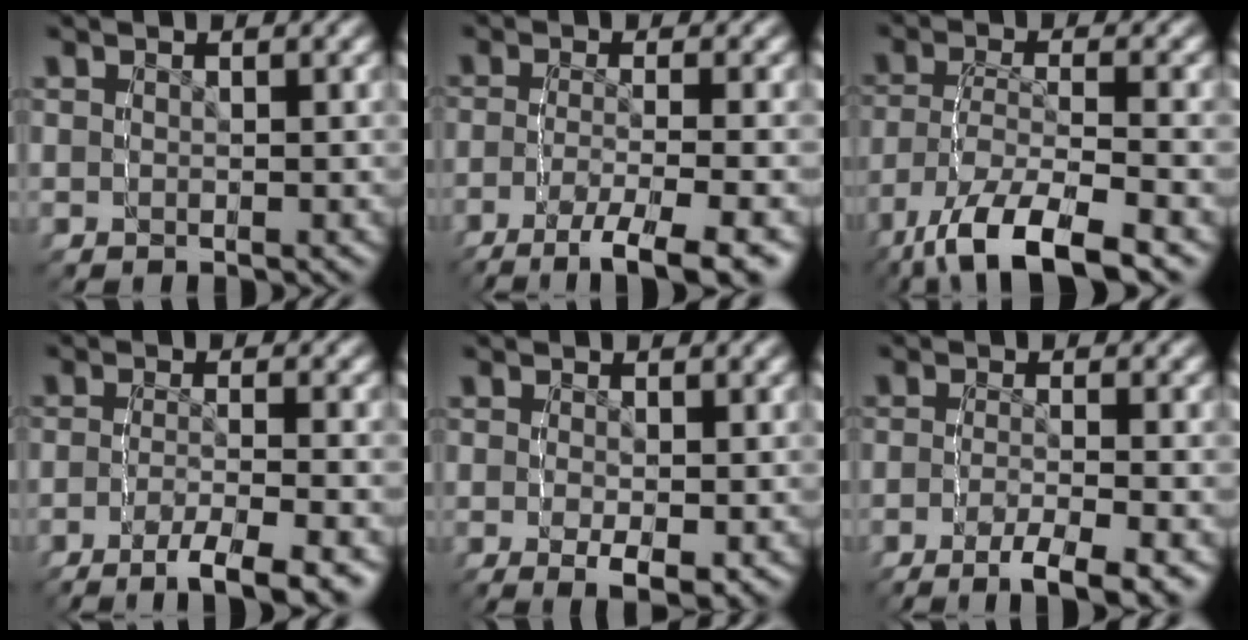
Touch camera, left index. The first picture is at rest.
{"total": 3.1, "force": [-2.8, -1.2, 0.8], "torque": [-0.013, 0.000, -0.045]}
{"total": 3.5, "force": [-2.4, 1.4, 2.2], "torque": [-0.061, 0.005, -0.033]}
{"total": 3.7, "force": [-3.2, -1.6, 0.7], "torque": [-0.001, 0.006, -0.058]}
{"total": 0.8, "force": [0.5, -0.6, 0.0], "torque": [0.010, 0.006, 0.008]}
{"total": 3.3, "force": [-2.4, -2.2, 0.0], "torque": [0.014, 0.009, -0.045]}